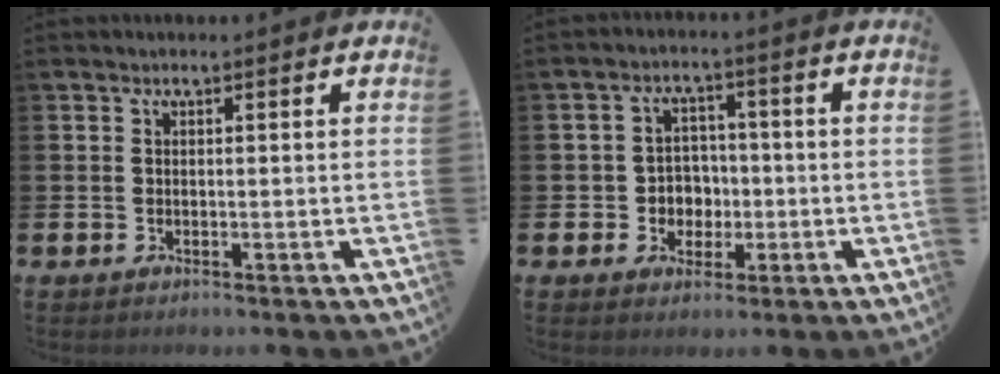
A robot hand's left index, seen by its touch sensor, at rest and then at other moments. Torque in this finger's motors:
{"motor_torque": [0.44, 0.42, 0.07, 0.04]}